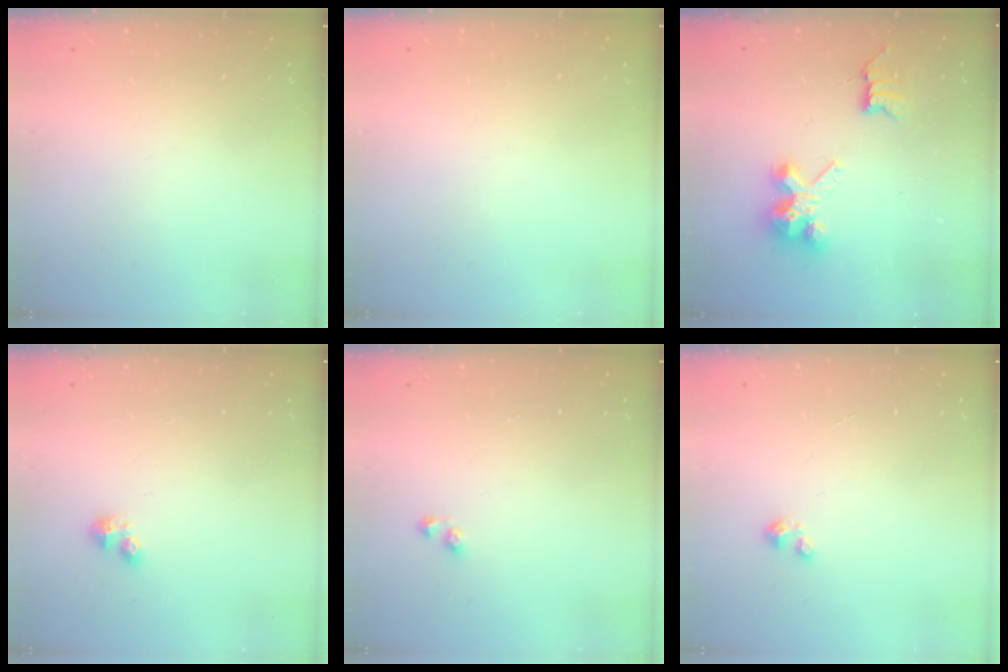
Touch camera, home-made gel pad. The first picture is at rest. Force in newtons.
{"total": 0.0}
{"total": 7.8, "press": 7.8, "slide": 0.3}
{"total": 2.3, "press": 2.2, "slide": 0.5}
{"total": 2.9, "press": 2.7, "slide": 1.1}
{"total": 1.6, "press": 1.6, "slide": 0.2}